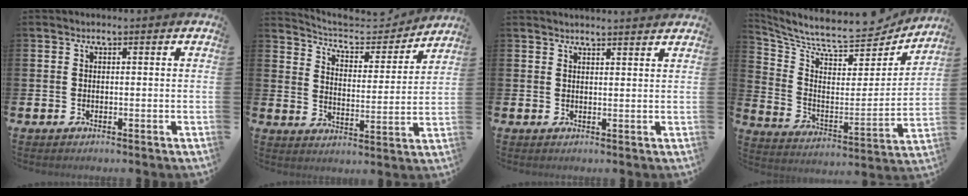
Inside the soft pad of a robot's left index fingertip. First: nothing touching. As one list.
[{"total": 6.1, "force": [5.7, 1.7, 1.4], "torque": [-0.057, -0.041, 0.094]}, {"total": 1.9, "force": [1.9, -0.2, -0.1], "torque": [0.006, -0.012, 0.034]}, {"total": 8.5, "force": [7.7, 1.9, 2.9], "torque": [-0.093, -0.064, 0.126]}]